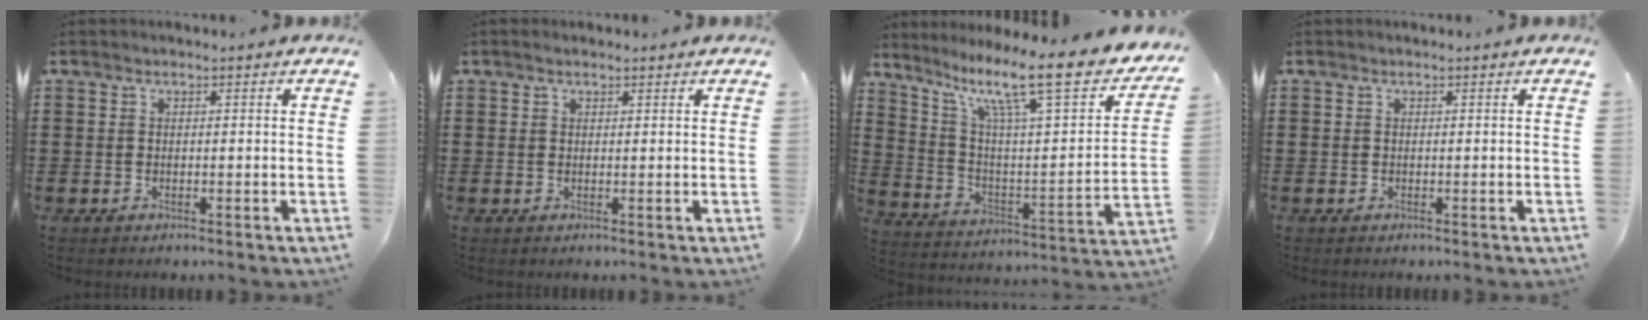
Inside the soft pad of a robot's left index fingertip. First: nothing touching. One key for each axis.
{"total": 0.9, "fx": 0.6, "fy": 0.2, "fz": 0.6, "tx": -0.013, "ty": 0.003, "tz": 0.011}
{"total": 14.5, "fx": 10.4, "fy": 1.9, "fz": 10.0, "tx": -0.194, "ty": -0.069, "tz": 0.162}
{"total": 0.0}